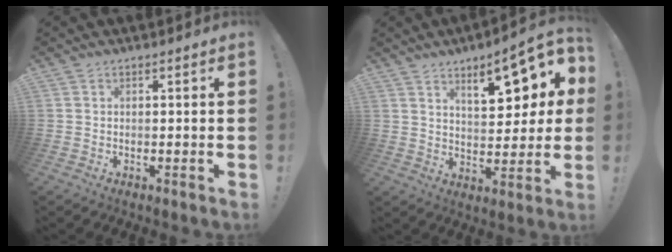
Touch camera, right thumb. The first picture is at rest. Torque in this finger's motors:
{"motor_torque": [1.75, 2.04, 0.75, 0.75, 0.25]}